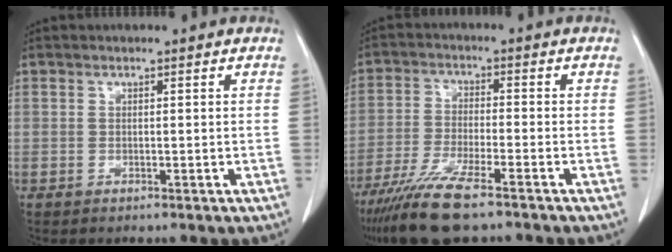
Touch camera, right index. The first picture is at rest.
{"total": 10.3, "force": [-7.6, 1.0, 6.9], "torque": [-0.135, -0.030, -0.136]}